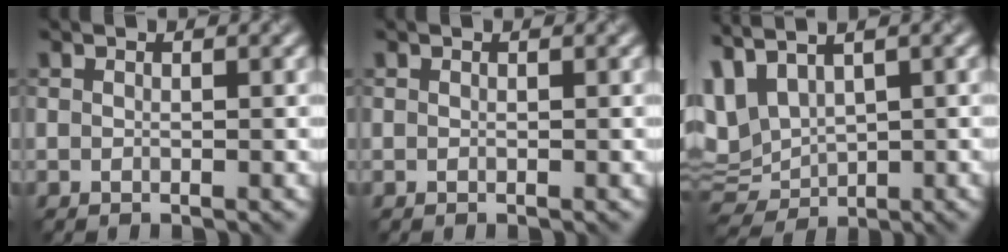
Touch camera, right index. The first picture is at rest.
{"total": 0.0}
{"total": 4.8, "force": [2.2, 2.4, 3.6], "torque": [-0.089, 0.000, 0.048]}